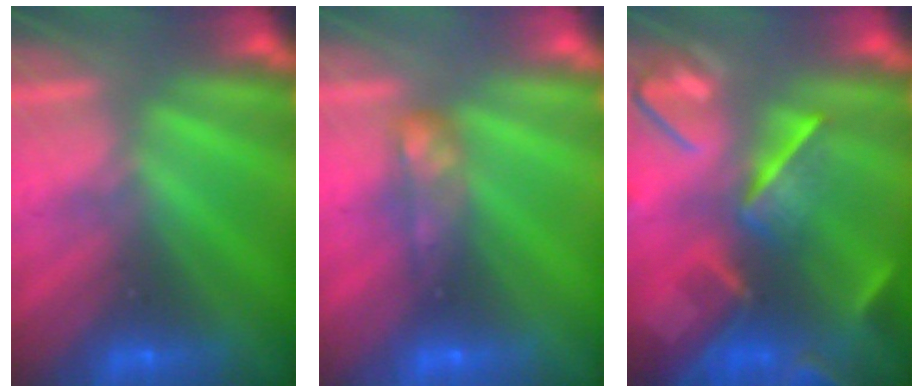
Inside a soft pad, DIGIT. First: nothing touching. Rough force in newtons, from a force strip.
{"total": 4.5}
{"total": 7.6}